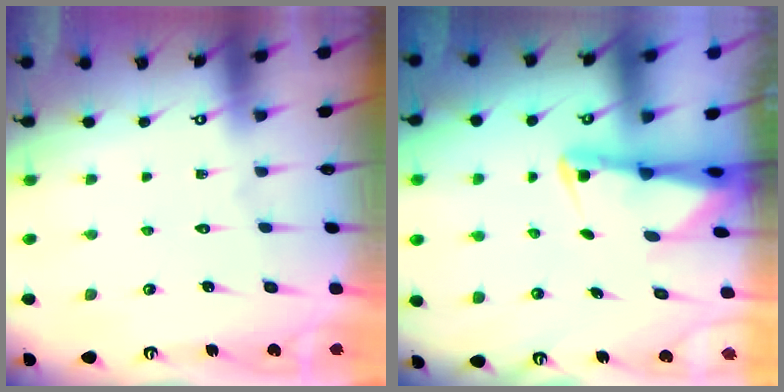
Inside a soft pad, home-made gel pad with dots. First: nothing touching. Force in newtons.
{"total": 2.5, "press": 2.5, "slide": 0.5}